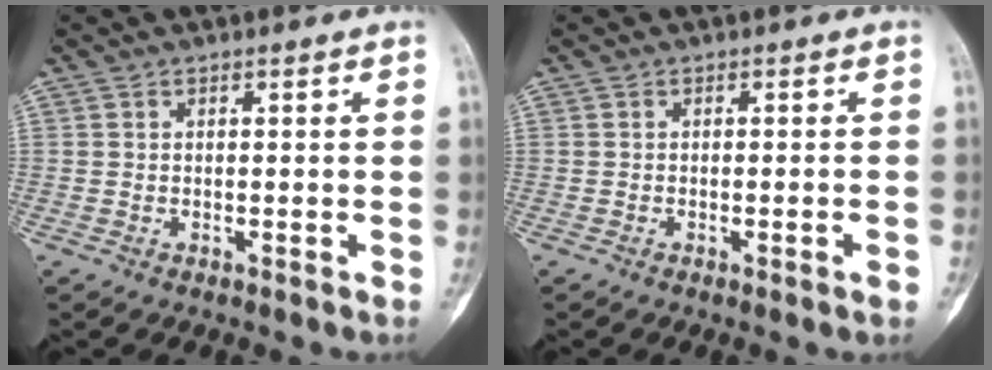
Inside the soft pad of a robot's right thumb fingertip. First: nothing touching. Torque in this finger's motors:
{"motor_torque": [0.16, -0.20, -0.10, -0.03, 0.06]}